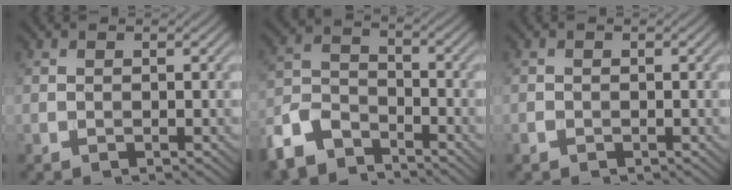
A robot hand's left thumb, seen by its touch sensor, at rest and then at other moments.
{"total": 8.9, "force": [-7.0, 4.1, 3.7], "torque": [-0.090, -0.009, -0.157]}
{"total": 0.7, "force": [-0.4, 0.5, 0.2], "torque": [-0.006, -0.003, -0.008]}